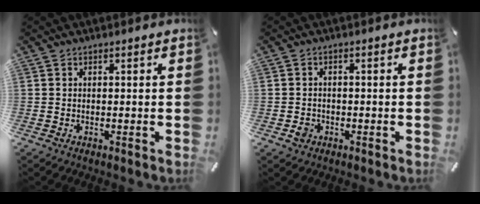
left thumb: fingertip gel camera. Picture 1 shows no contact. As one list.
[{"total": 2.8, "force": [-1.0, 2.3, 1.2], "torque": [-0.019, 0.005, -0.018]}]